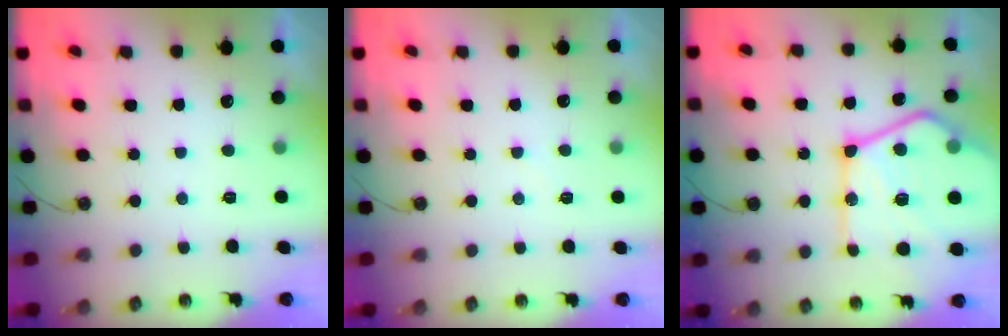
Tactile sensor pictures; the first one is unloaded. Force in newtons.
{"total": 4.1, "press": 4.1, "slide": 0.6}
{"total": 29.0, "press": 28.8, "slide": 3.0}